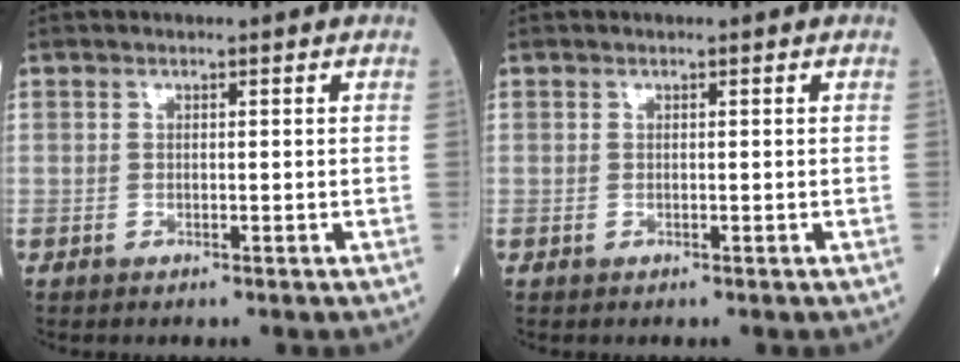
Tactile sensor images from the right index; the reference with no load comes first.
{"total": 0.0}